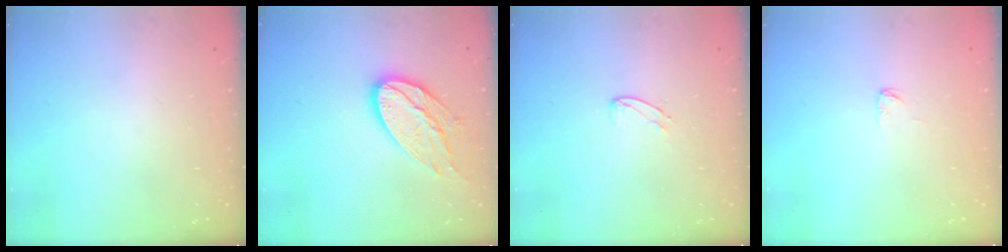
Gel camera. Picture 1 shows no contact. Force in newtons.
{"total": 14.3, "press": 14.3, "slide": 1.0}
{"total": 3.9, "press": 3.8, "slide": 0.3}
{"total": 2.9, "press": 2.9, "slide": 0.1}